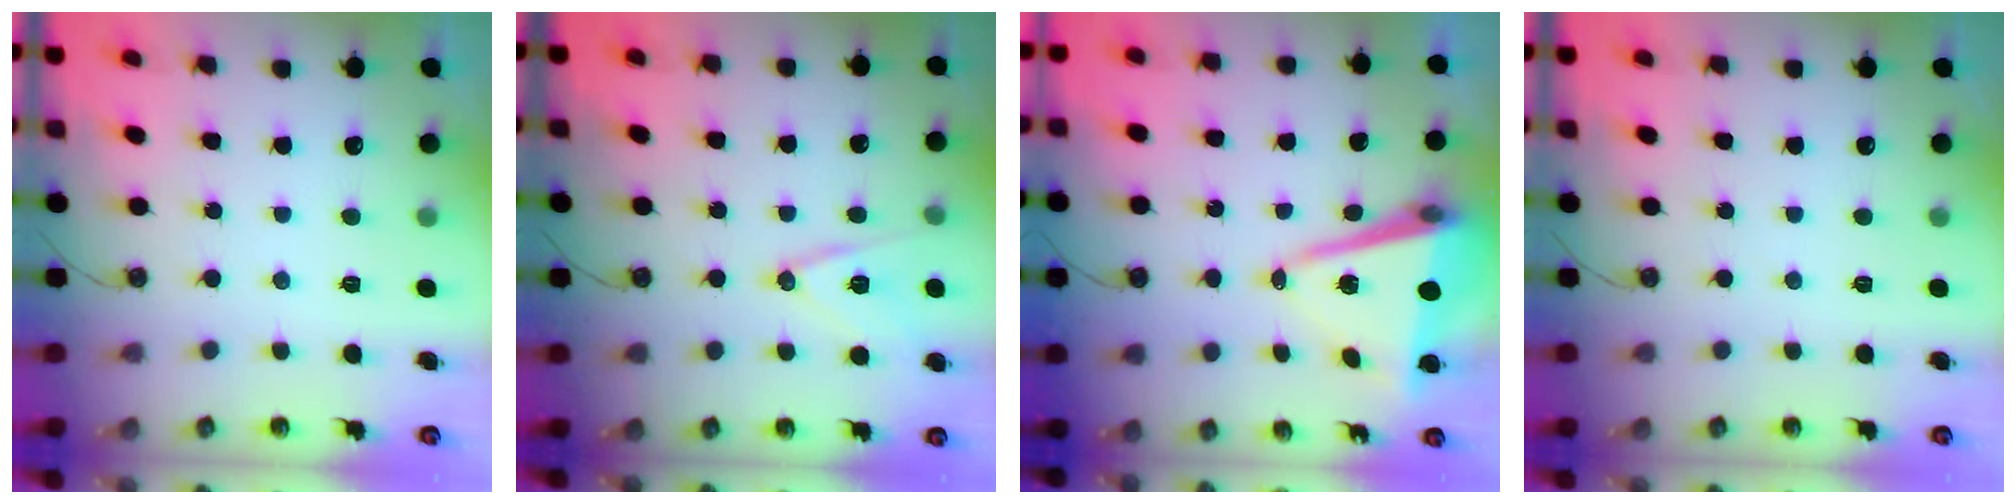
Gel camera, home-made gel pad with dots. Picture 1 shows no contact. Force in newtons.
{"total": 12.6, "press": 12.1, "slide": 3.4}
{"total": 10.3, "press": 9.8, "slide": 3.1}
{"total": 0.0}